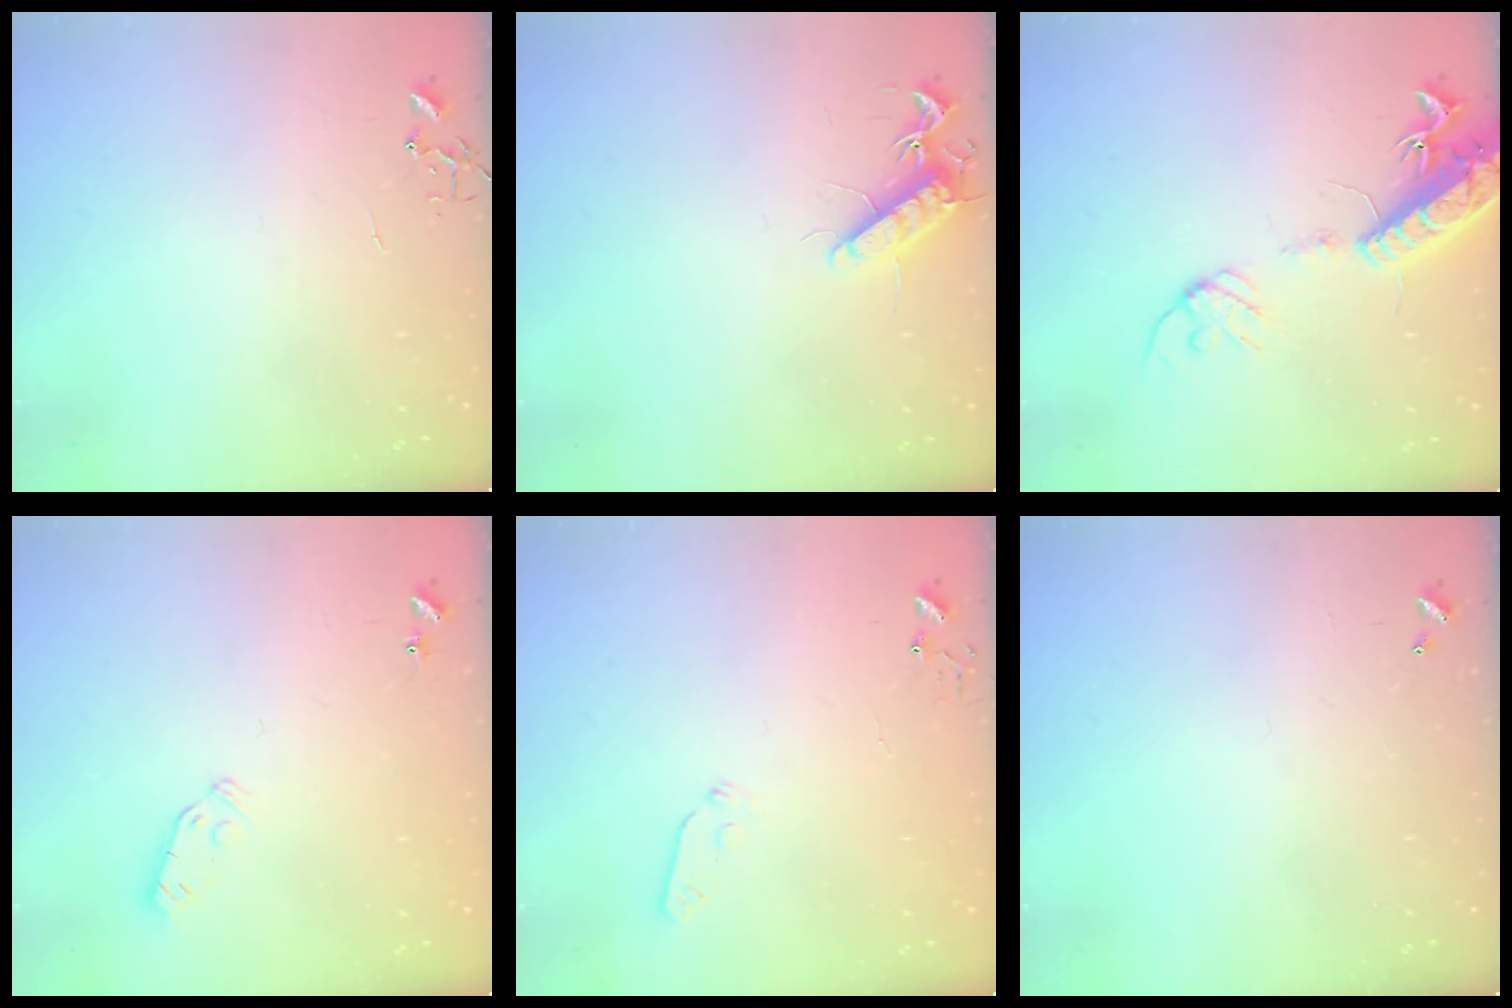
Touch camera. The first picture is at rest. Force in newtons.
{"total": 11.3, "press": 11.3, "slide": 0.7}
{"total": 16.1, "press": 15.7, "slide": 3.6}
{"total": 3.6, "press": 3.4, "slide": 0.9}
{"total": 4.8, "press": 4.7, "slide": 0.7}
{"total": 0.0}